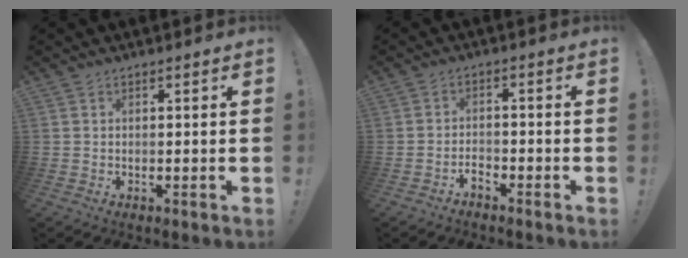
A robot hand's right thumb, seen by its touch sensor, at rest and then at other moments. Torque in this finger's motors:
{"motor_torque": [0.45, -0.15, -0.09, -0.40, 0.00]}